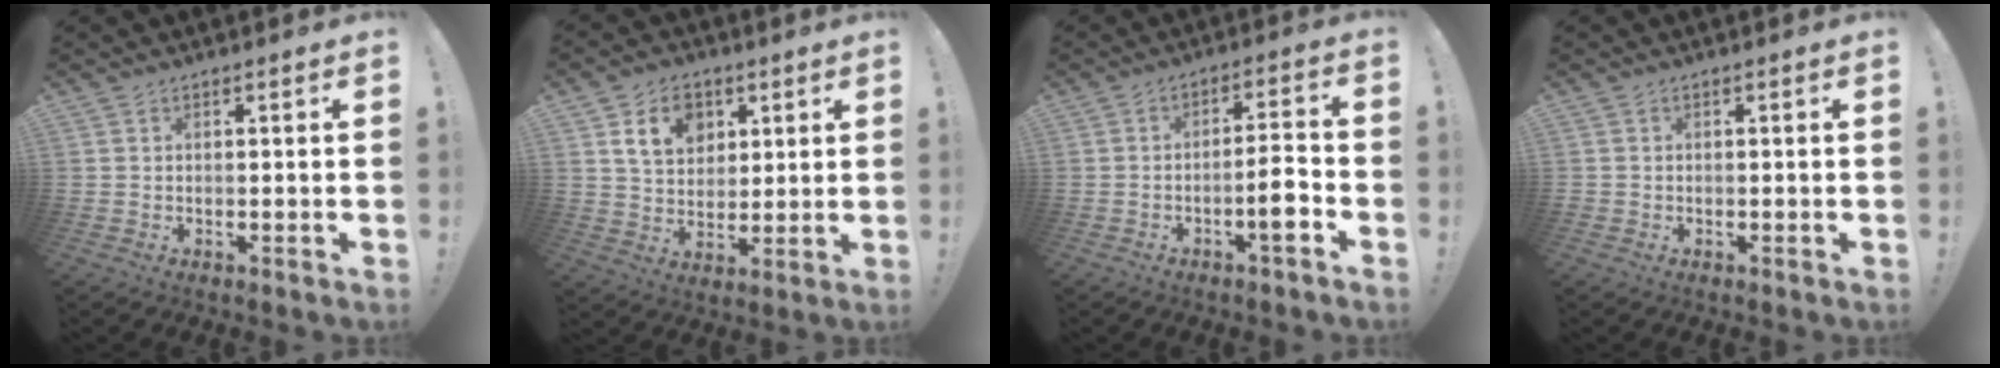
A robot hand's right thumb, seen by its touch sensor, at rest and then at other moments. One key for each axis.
{"total": 12.3, "fx": 5.7, "fy": 9.3, "fz": 5.8, "tx": -0.083, "ty": -0.017, "tz": 0.108}
{"total": 8.4, "fx": -3.7, "fy": 1.4, "fz": 7.4, "tx": -0.112, "ty": 0.014, "tz": -0.062}
{"total": 0.7, "fx": -0.3, "fy": 0.6, "fz": 0.1, "tx": 0.000, "ty": 0.002, "tz": -0.005}